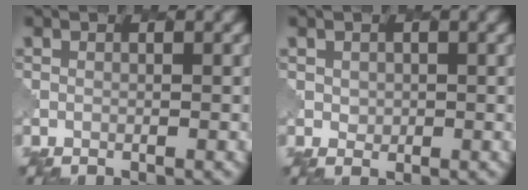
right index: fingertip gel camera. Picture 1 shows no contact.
{"total": 1.3, "force": [0.4, 1.2, 0.3], "torque": [-0.006, -0.004, 0.007]}